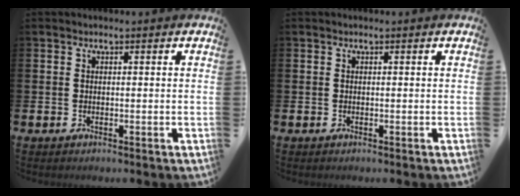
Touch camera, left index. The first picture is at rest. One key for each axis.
{"total": 0.0}